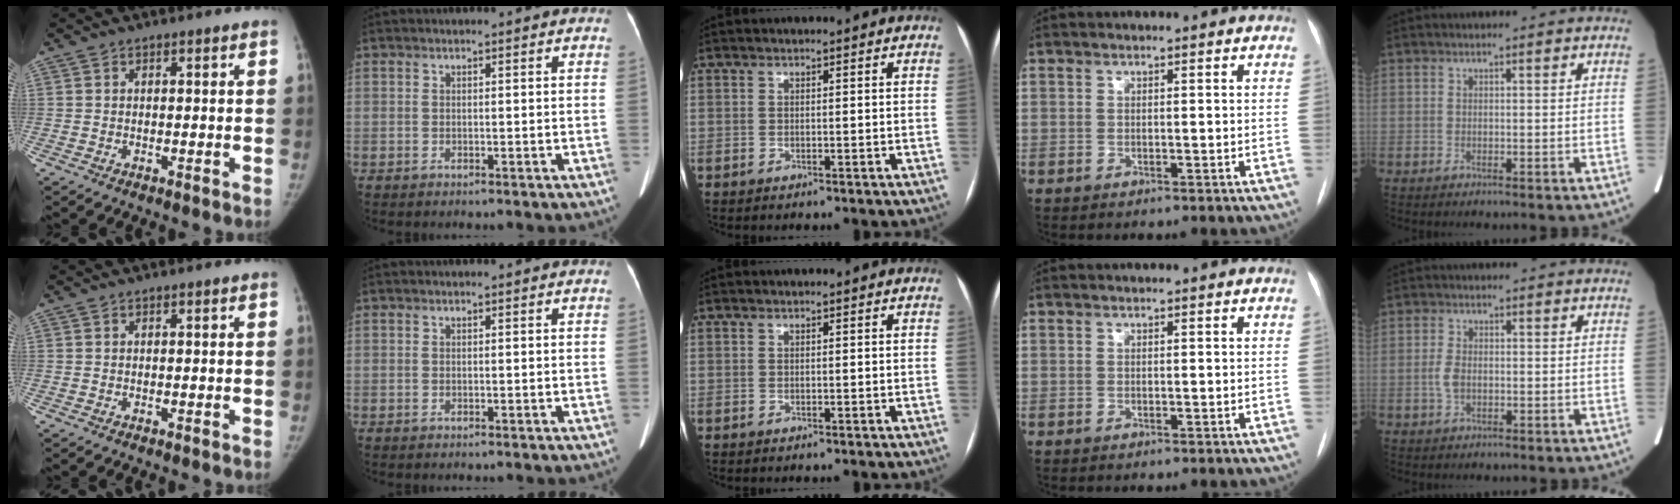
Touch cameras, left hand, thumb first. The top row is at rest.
{"little": {"total": 2.2, "force": [-0.5, 1.3, 1.8], "torque": [-0.046, 0.000, -0.011]}}